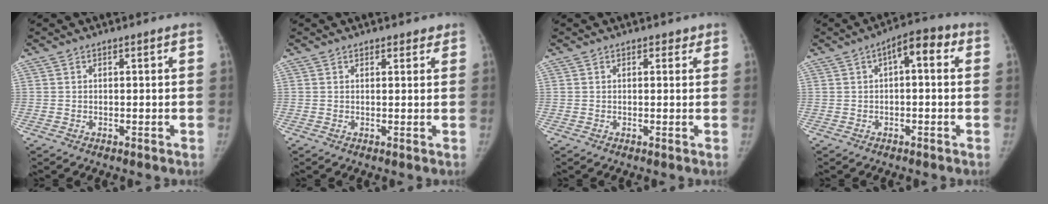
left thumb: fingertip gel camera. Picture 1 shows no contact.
{"total": 1.8, "force": [1.3, 1.1, 0.4], "torque": [0.013, -0.006, 0.012]}
{"total": 1.3, "force": [0.8, 1.0, 0.5], "torque": [0.011, 0.000, 0.003]}
{"total": 6.8, "force": [1.5, 3.1, 5.9], "torque": [-0.062, 0.031, 0.008]}